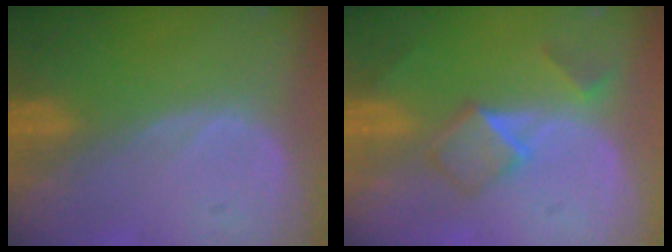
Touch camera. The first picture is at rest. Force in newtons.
{"total": 5.1, "press": 4.5, "slide": 2.5}